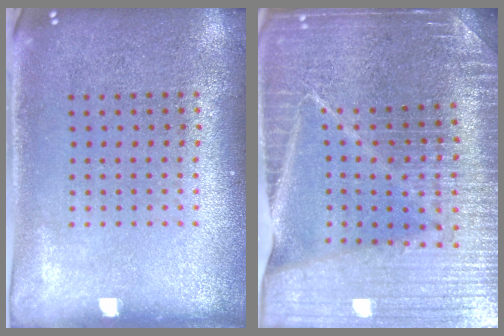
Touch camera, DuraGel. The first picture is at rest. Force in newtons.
{"total": 4.9, "press": 4.5, "slide": 1.8}